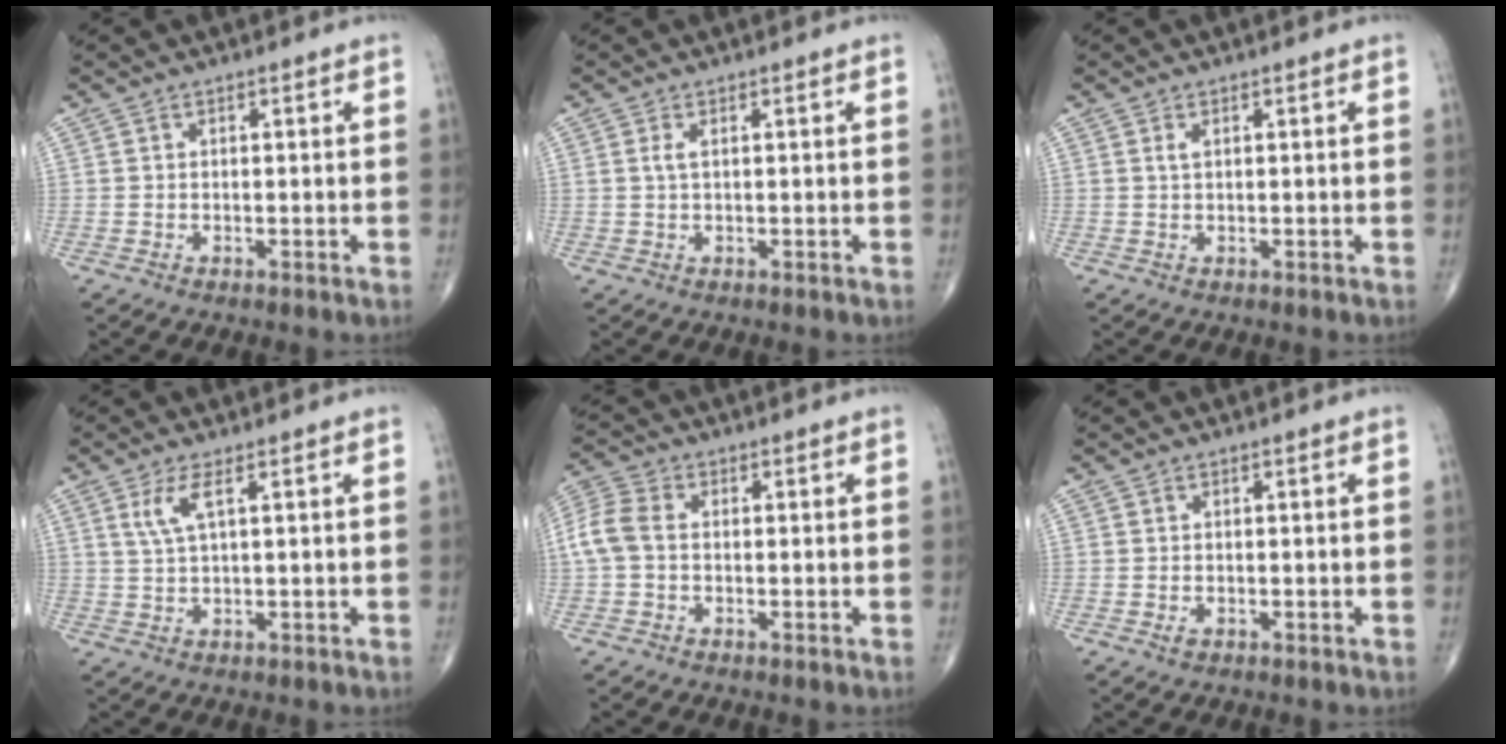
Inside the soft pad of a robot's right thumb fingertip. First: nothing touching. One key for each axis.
{"total": 1.4, "fx": 0.4, "fy": 0.5, "fz": 1.3, "tx": -0.034, "ty": 0.005, "tz": 0.012}
{"total": 0.9, "fx": 0.4, "fy": 0.4, "fz": 0.7, "tx": -0.016, "ty": 0.005, "tz": 0.008}
{"total": 3.8, "fx": 1.5, "fy": 0.7, "fz": 3.4, "tx": -0.088, "ty": -0.001, "tz": 0.037}
{"total": 6.4, "fx": -0.2, "fy": 4.4, "fz": 4.6, "tx": -0.114, "ty": 0.018, "tz": -0.012}
{"total": 0.9, "fx": -0.3, "fy": 0.6, "fz": 0.6, "tx": -0.009, "ty": -0.001, "tz": -0.005}